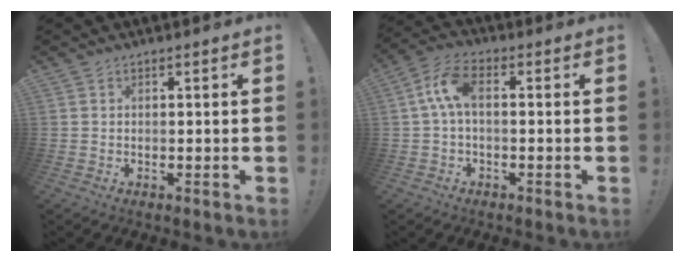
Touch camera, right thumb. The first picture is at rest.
{"total": 8.2, "force": [0.5, 4.0, 7.2], "torque": [-0.154, 0.010, 0.012]}